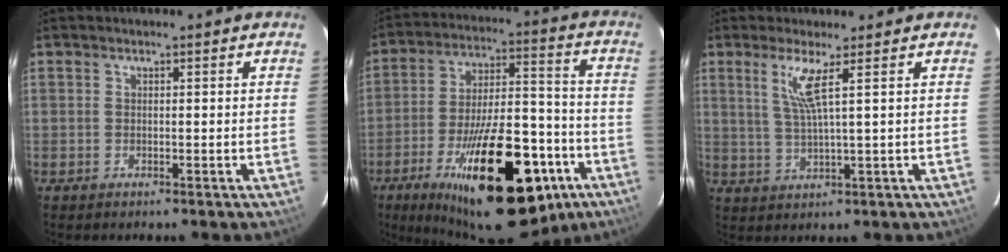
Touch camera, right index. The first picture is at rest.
{"total": 29.2, "force": [-15.7, 12.3, 21.4], "torque": [-0.347, -0.004, -0.220]}
{"total": 4.9, "force": [2.3, -0.7, 4.3], "torque": [-0.085, -0.009, 0.047]}